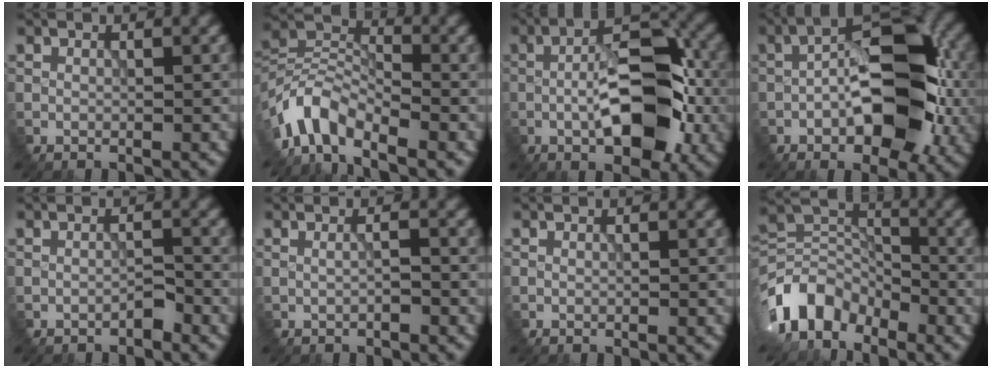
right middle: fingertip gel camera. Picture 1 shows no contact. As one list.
[{"total": 6.1, "force": [-4.3, 2.6, 3.4], "torque": [-0.060, 0.002, -0.096]}, {"total": 9.4, "force": [-2.2, 3.9, 8.3], "torque": [-0.127, 0.016, -0.039]}, {"total": 11.2, "force": [-2.4, 5.1, 9.7], "torque": [-0.144, 0.015, -0.043]}, {"total": 1.0, "force": [-0.9, 0.2, 0.5], "torque": [-0.009, 0.002, -0.015]}, {"total": 1.1, "force": [0.0, 0.2, 1.1], "torque": [-0.012, -0.010, -0.006]}, {"total": 0.0}, {"total": 7.3, "force": [-4.7, 4.3, 3.5], "torque": [-0.068, 0.002, -0.102]}]